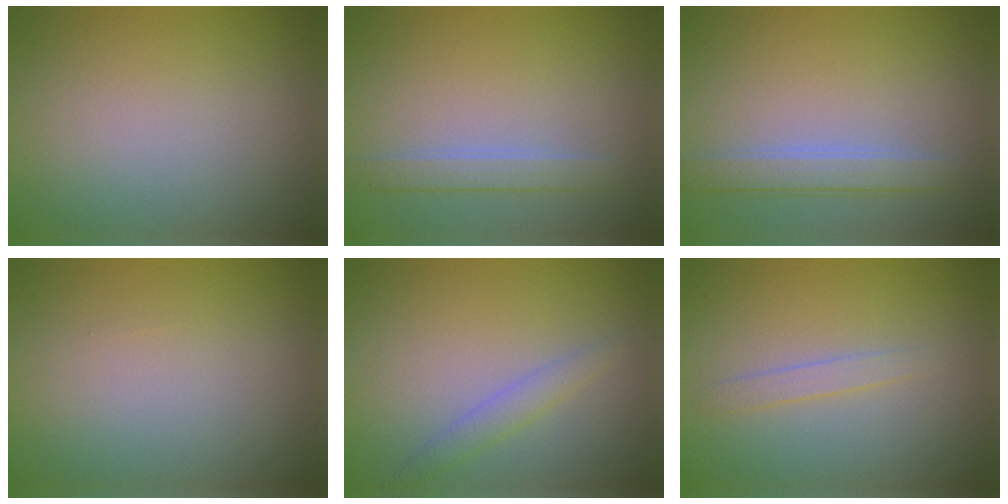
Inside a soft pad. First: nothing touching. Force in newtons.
{"total": 2.0, "press": 2.0, "slide": 0.2}
{"total": 2.6, "press": 2.6, "slide": 0.2}
{"total": 0.0}
{"total": 1.7, "press": 1.7, "slide": 0.0}
{"total": 1.2, "press": 1.2, "slide": 0.0}